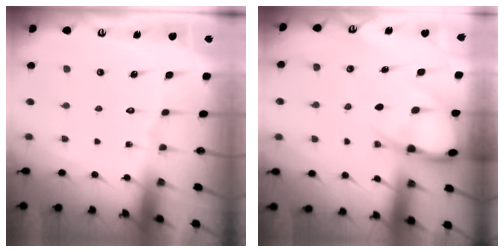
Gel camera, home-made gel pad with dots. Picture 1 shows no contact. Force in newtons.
{"total": 9.8, "press": 9.8, "slide": 1.1}